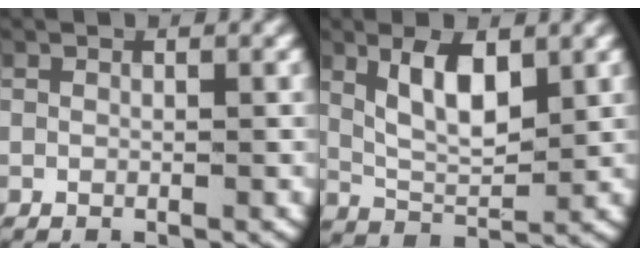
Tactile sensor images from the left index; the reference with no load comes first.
{"total": 5.2, "force": [1.8, 2.6, 4.1], "torque": [-0.082, -0.019, 0.042]}